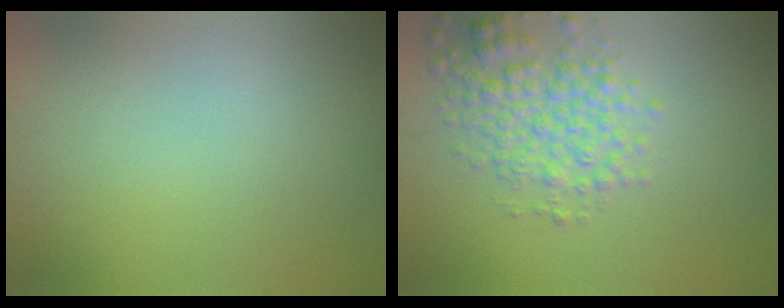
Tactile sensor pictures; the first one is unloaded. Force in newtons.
{"total": 3.8, "press": 3.8, "slide": 0.1}